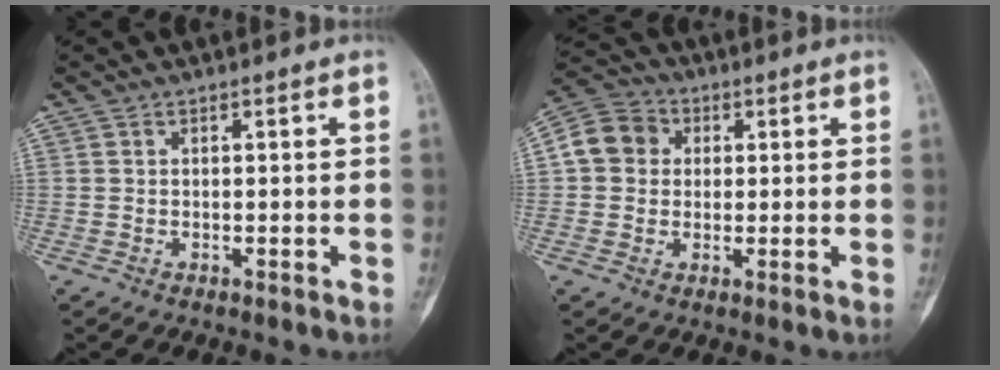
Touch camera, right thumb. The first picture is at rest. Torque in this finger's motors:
{"motor_torque": [1.00, 1.33, 0.27, -0.34, 0.04]}